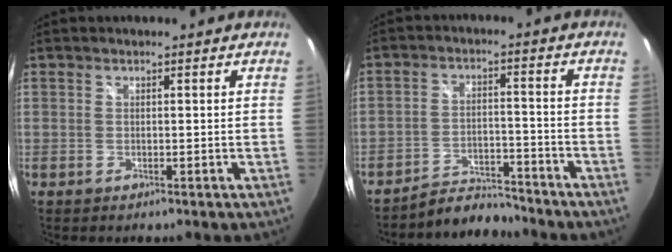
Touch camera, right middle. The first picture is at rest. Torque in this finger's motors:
{"motor_torque": [0.45, -0.76, -0.13, -0.01]}